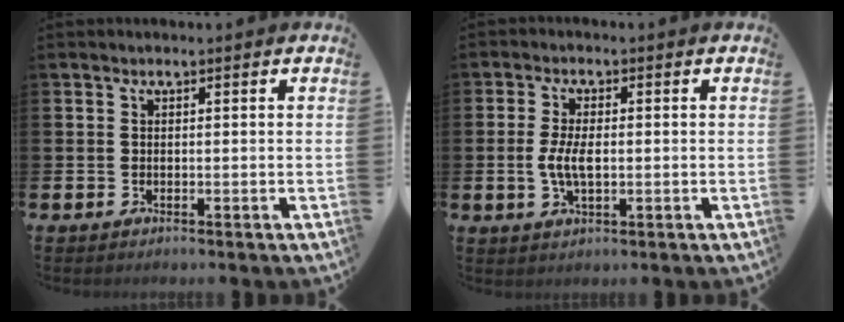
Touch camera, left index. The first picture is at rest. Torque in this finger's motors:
{"motor_torque": [0.88, 0.18, 0.12, 0.11]}